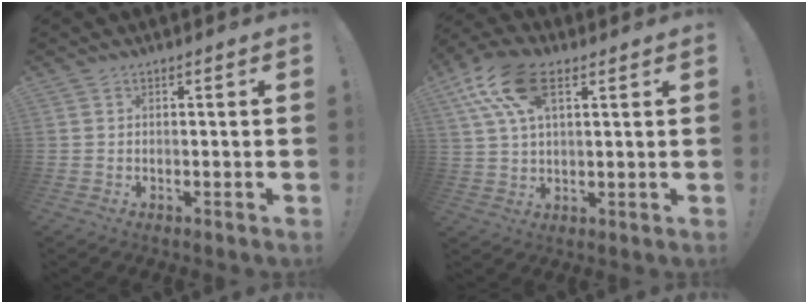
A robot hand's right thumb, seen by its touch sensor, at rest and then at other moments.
{"total": 14.9, "force": [6.4, 7.6, 11.1], "torque": [-0.217, -0.013, 0.117]}